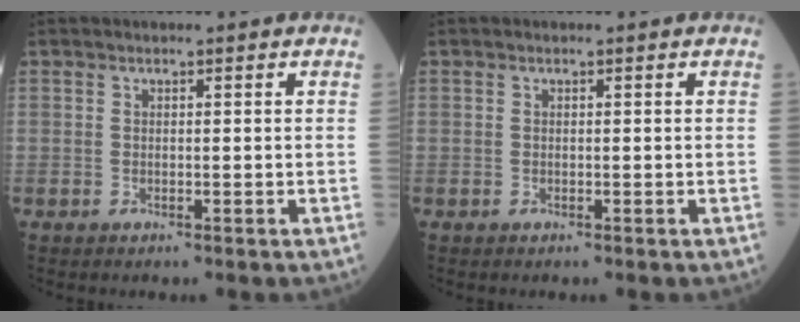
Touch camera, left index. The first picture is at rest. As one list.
[{"total": 0.0}]